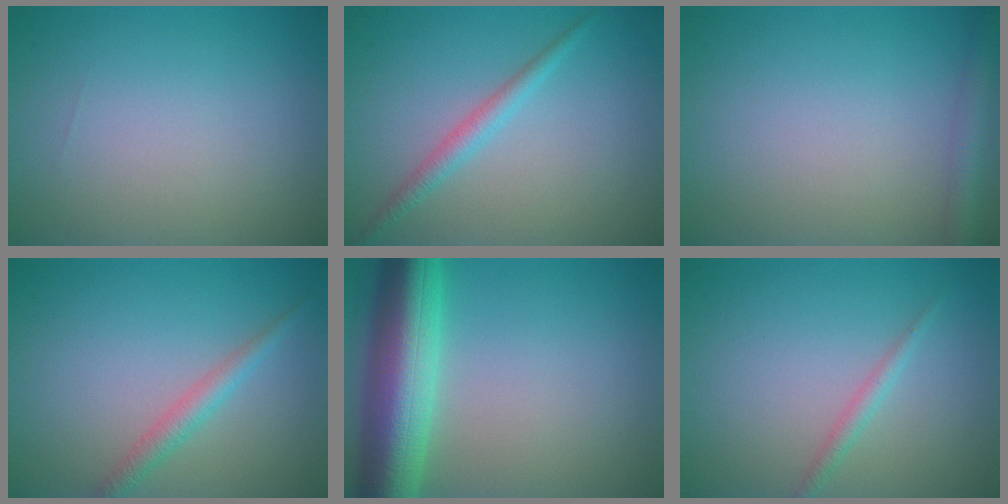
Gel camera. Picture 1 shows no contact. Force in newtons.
{"total": 1.9, "press": 1.9, "slide": 0.1}
{"total": 2.5, "press": 2.5, "slide": 0.1}
{"total": 2.0, "press": 2.0, "slide": 0.0}
{"total": 9.5, "press": 9.5, "slide": 0.1}
{"total": 1.3, "press": 1.3, "slide": 0.1}